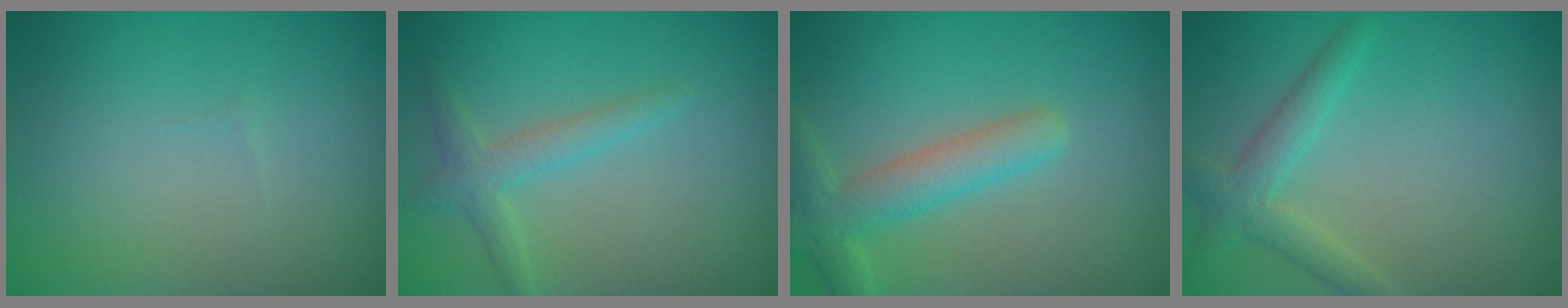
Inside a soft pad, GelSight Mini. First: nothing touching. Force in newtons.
{"total": 2.2, "press": 2.2, "slide": 0.1}
{"total": 3.9, "press": 3.9, "slide": 0.3}
{"total": 2.7, "press": 2.7, "slide": 0.3}